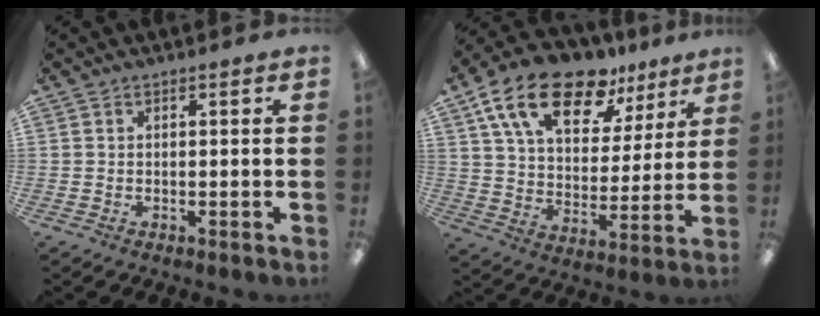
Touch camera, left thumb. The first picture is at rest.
{"total": 19.5, "force": [13.1, 9.5, 10.9], "torque": [-0.196, -0.065, 0.231]}